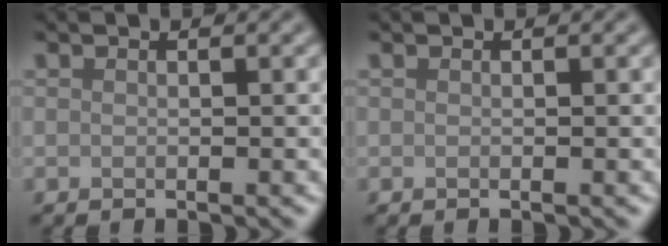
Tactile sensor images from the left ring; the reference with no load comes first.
{"total": 0.0}